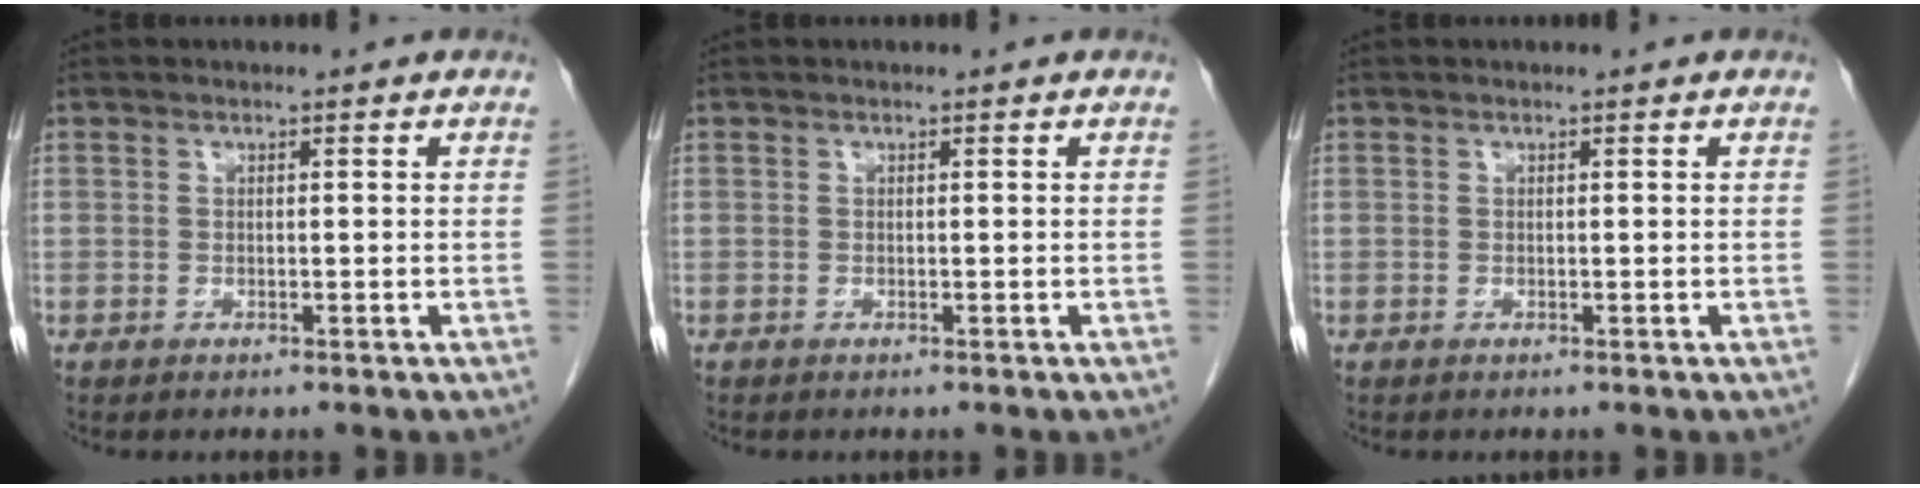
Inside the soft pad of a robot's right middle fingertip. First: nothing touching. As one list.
[{"total": 0.0}, {"total": 0.0}]